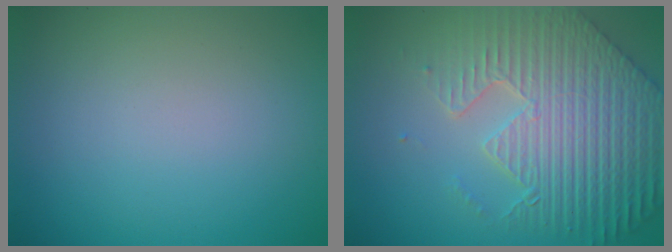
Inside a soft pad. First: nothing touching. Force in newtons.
{"total": 8.8, "press": 6.5, "slide": 6.0}